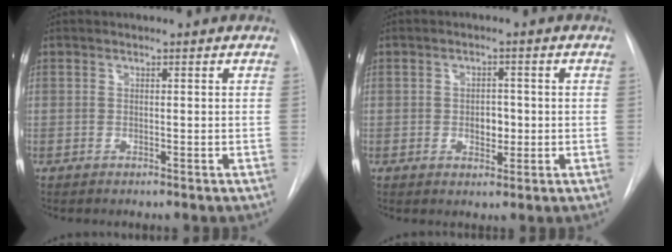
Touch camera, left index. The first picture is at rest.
{"total": 3.1, "force": [-0.3, 2.0, 2.4], "torque": [-0.031, 0.003, -0.001]}